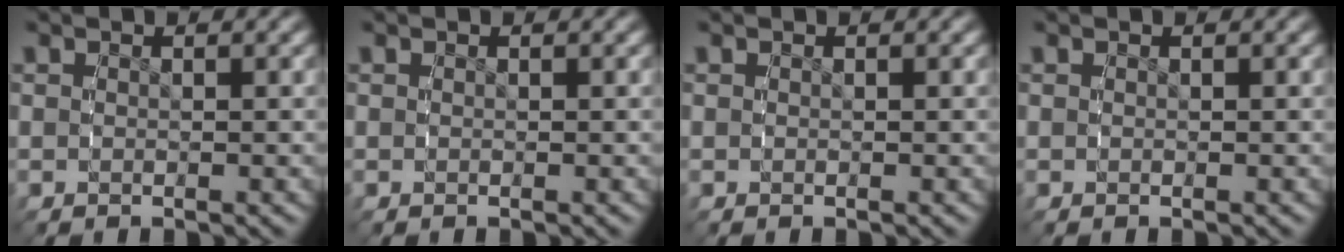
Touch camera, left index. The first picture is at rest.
{"total": 0.0}
{"total": 0.0}
{"total": 0.0}